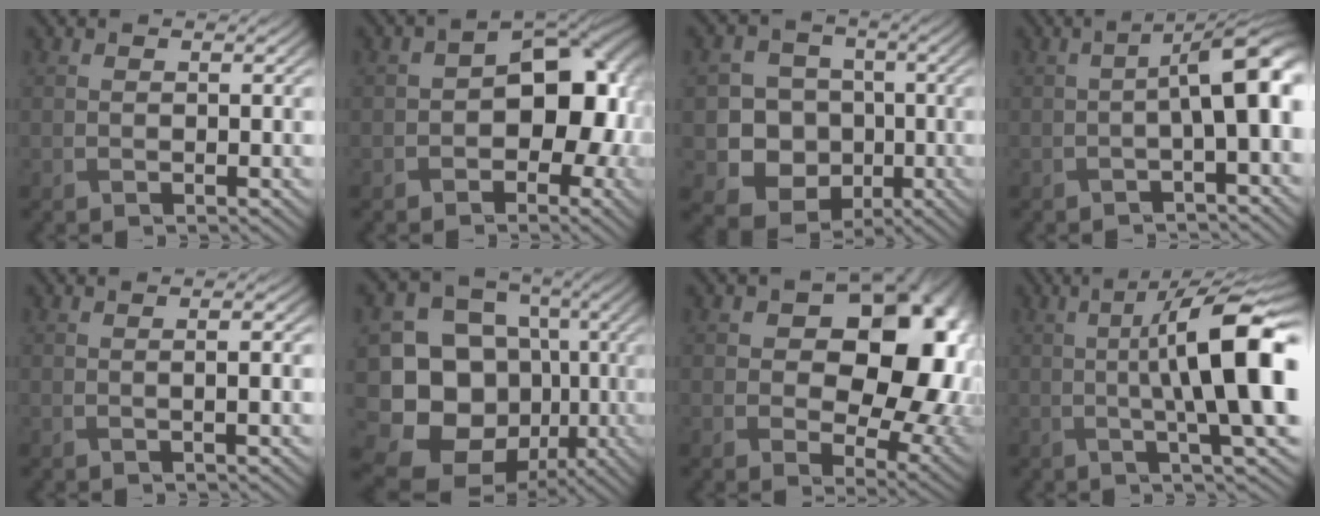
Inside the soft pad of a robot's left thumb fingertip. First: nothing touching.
{"total": 9.8, "force": [-1.2, 6.4, 7.3], "torque": [-0.087, -0.006, -0.021]}
{"total": 9.0, "force": [-1.6, 8.1, 3.5], "torque": [-0.082, -0.019, -0.054]}
{"total": 6.4, "force": [-0.2, 1.6, 6.2], "torque": [-0.084, 0.006, -0.002]}
{"total": 1.6, "force": [0.1, 0.3, 1.6], "torque": [-0.026, 0.005, -0.003]}
{"total": 16.1, "force": [-4.1, 13.6, 7.4], "torque": [-0.174, -0.039, -0.079]}
{"total": 16.9, "force": [2.7, 11.4, 12.2], "torque": [-0.128, -0.011, 0.052]}
{"total": 13.4, "force": [0.5, 3.0, 13.0], "torque": [-0.189, 0.003, 0.015]}